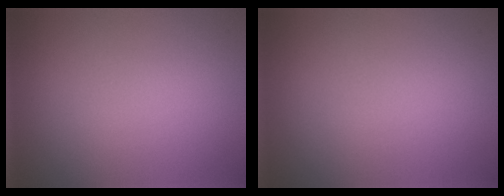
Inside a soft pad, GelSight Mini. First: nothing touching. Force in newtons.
{"total": 0.0}